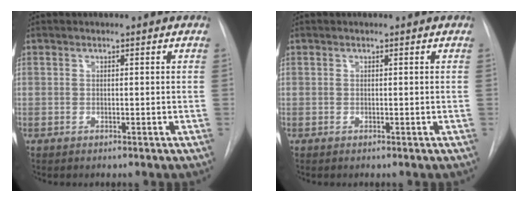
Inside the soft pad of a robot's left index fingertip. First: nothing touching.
{"total": 0.0}